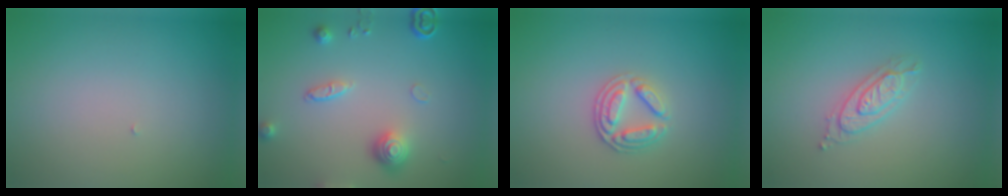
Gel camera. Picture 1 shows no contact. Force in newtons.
{"total": 3.4, "press": 2.9, "slide": 1.7}
{"total": 2.6, "press": 2.5, "slide": 0.6}
{"total": 2.6, "press": 2.6, "slide": 0.5}